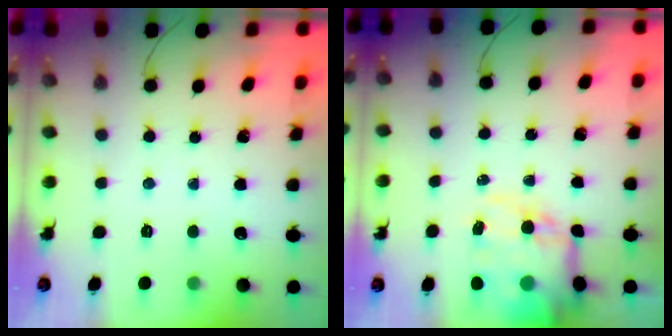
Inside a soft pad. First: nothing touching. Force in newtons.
{"total": 18.1, "press": 17.6, "slide": 4.2}